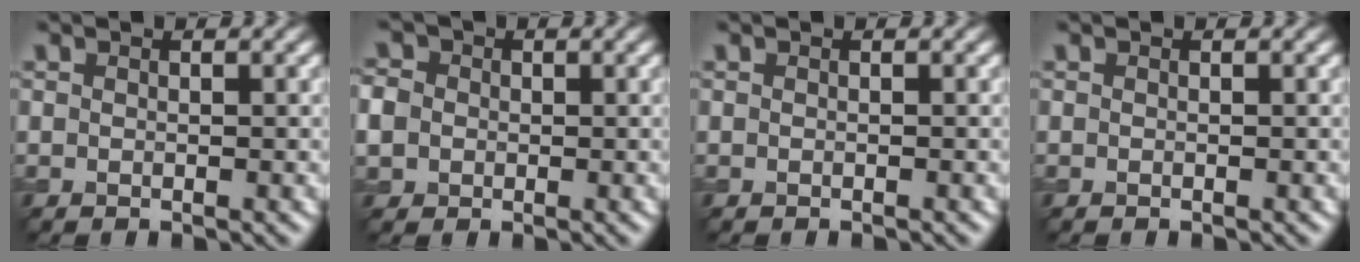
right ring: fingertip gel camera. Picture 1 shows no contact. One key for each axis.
{"total": 4.4, "fx": 0.3, "fy": 4.0, "fz": 1.8, "tx": -0.040, "ty": 0.022, "tz": -0.020}
{"total": 0.0}
{"total": 0.0}